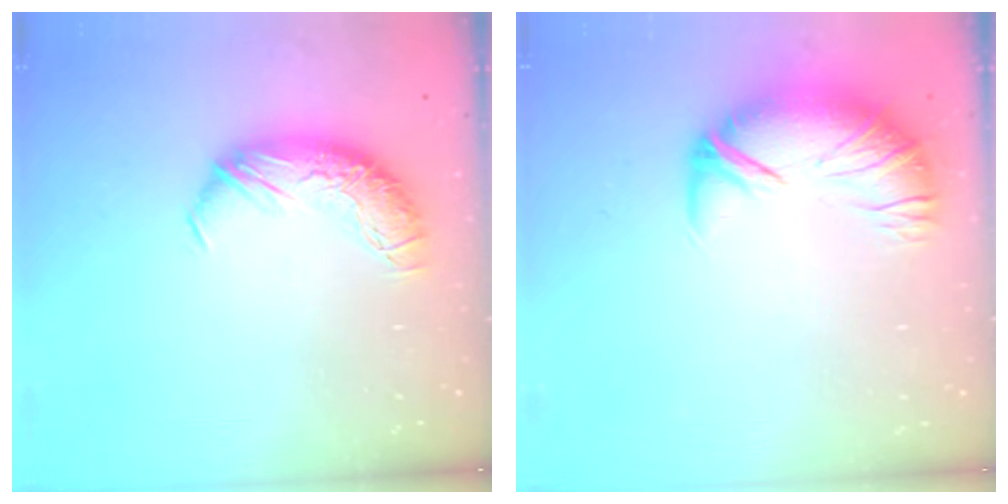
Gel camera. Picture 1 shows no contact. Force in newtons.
{"total": 2.7, "press": 1.5, "slide": 2.2}